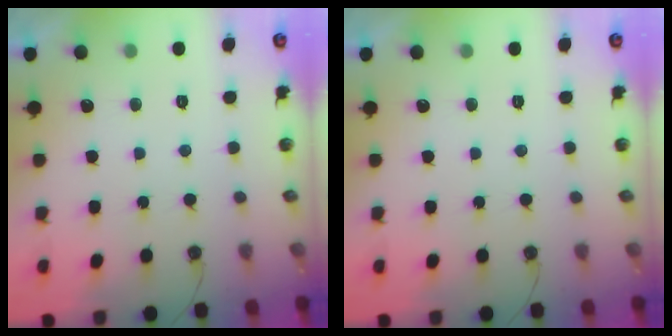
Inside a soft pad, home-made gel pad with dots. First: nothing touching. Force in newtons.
{"total": 0.0}